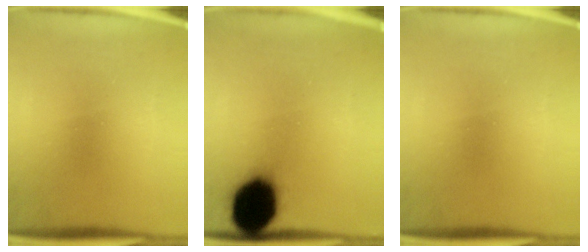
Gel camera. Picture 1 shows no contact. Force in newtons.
{"total": 17.0}
{"total": 0.0}